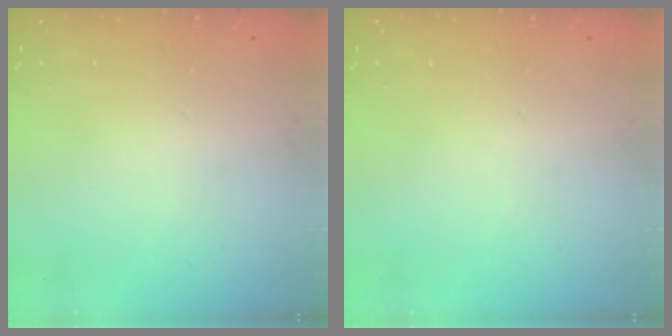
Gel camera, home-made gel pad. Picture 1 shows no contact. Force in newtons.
{"total": 0.0}